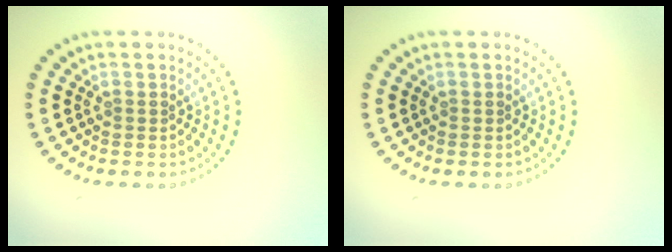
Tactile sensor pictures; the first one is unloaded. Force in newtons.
{"total": 0.0}